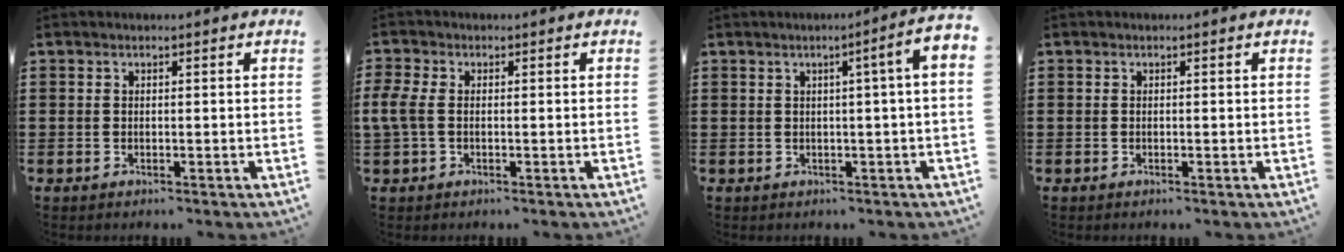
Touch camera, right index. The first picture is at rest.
{"total": 3.3, "force": [-0.4, 1.7, 2.8], "torque": [-0.083, -0.007, -0.017]}
{"total": 3.6, "force": [0.4, -0.4, 3.5], "torque": [-0.055, -0.009, 0.000]}
{"total": 0.0}